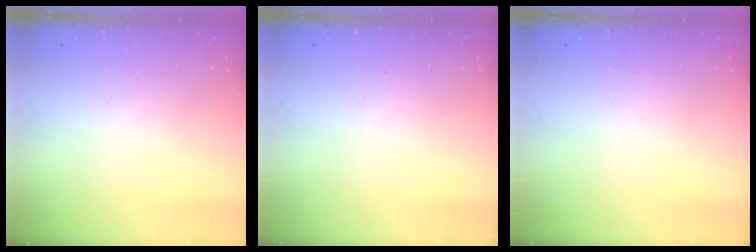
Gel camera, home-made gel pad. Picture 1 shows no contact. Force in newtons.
{"total": 0.0}
{"total": 0.0}